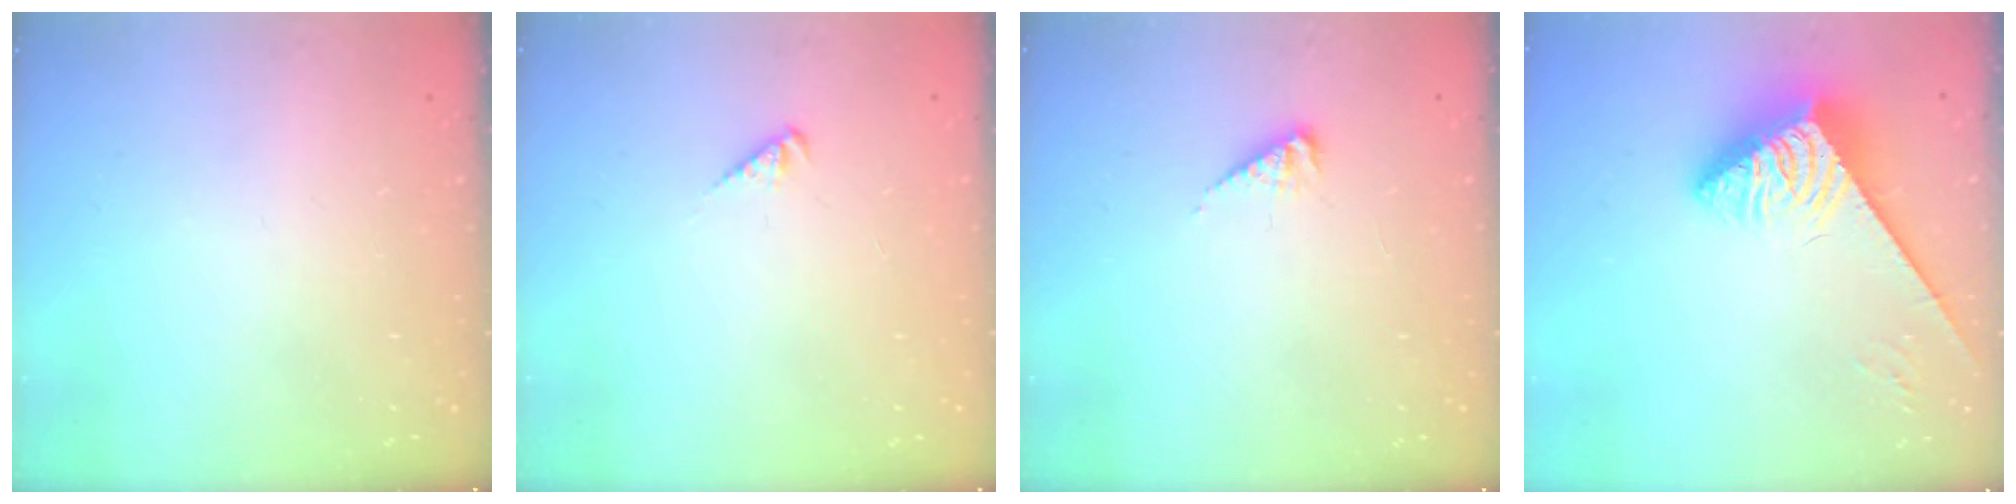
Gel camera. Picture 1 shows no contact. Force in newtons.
{"total": 2.1, "press": 2.0, "slide": 0.5}
{"total": 2.9, "press": 2.9, "slide": 0.4}
{"total": 4.0, "press": 3.9, "slide": 0.8}